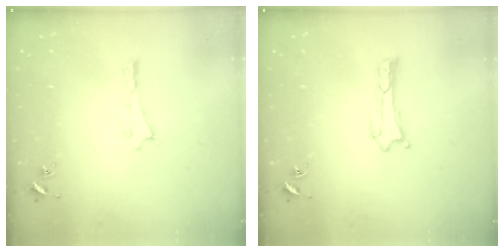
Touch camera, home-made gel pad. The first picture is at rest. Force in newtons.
{"total": 0.0}